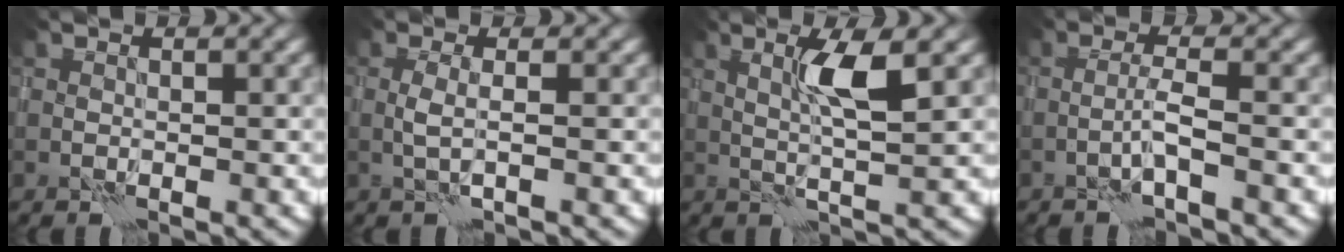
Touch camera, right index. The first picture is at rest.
{"total": 1.2, "force": [0.1, 0.1, 1.2], "torque": [-0.021, 0.002, -0.002]}
{"total": 3.4, "force": [1.3, 0.2, 3.2], "torque": [-0.061, 0.003, 0.025]}
{"total": 1.7, "force": [-0.8, -0.1, 1.5], "torque": [-0.025, 0.012, -0.022]}